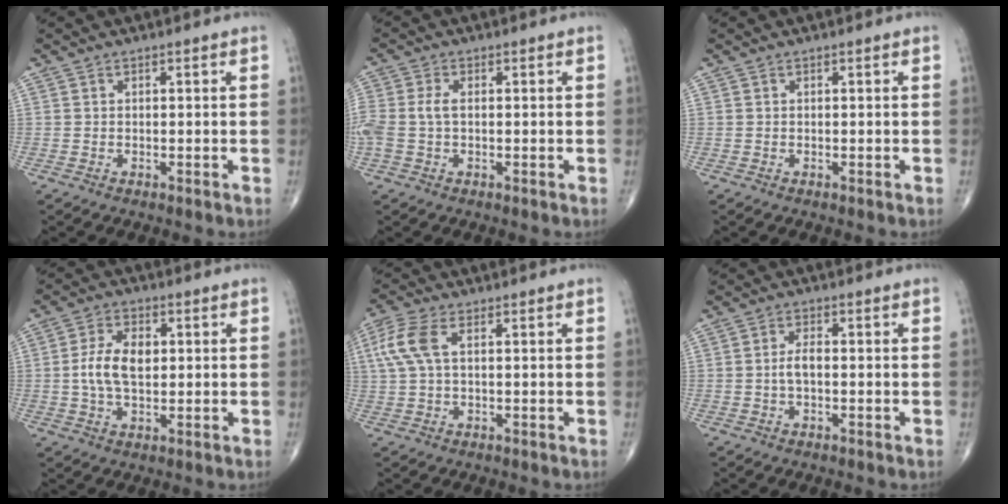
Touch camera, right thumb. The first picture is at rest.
{"total": 5.3, "force": [-0.2, 3.1, 4.3], "torque": [-0.126, 0.010, -0.003]}
{"total": 0.0}
{"total": 7.8, "force": [0.5, 4.4, 6.4], "torque": [-0.124, 0.008, 0.008]}
{"total": 6.9, "force": [1.8, 3.4, 5.8], "torque": [-0.160, 0.021, 0.035]}
{"total": 2.6, "force": [-0.4, 1.1, 2.3], "torque": [-0.048, 0.008, -0.009]}